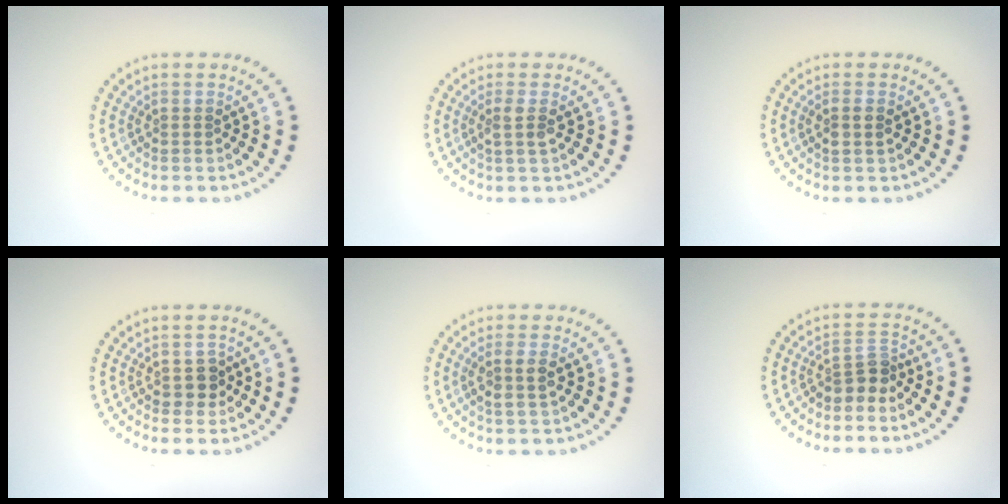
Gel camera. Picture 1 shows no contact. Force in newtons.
{"total": 1.5, "press": 1.1, "slide": 0.9}
{"total": 1.1, "press": 1.1, "slide": 0.3}
{"total": 1.6, "press": 1.4, "slide": 0.7}
{"total": 2.0, "press": 1.8, "slide": 0.7}
{"total": 2.3, "press": 1.7, "slide": 1.5}